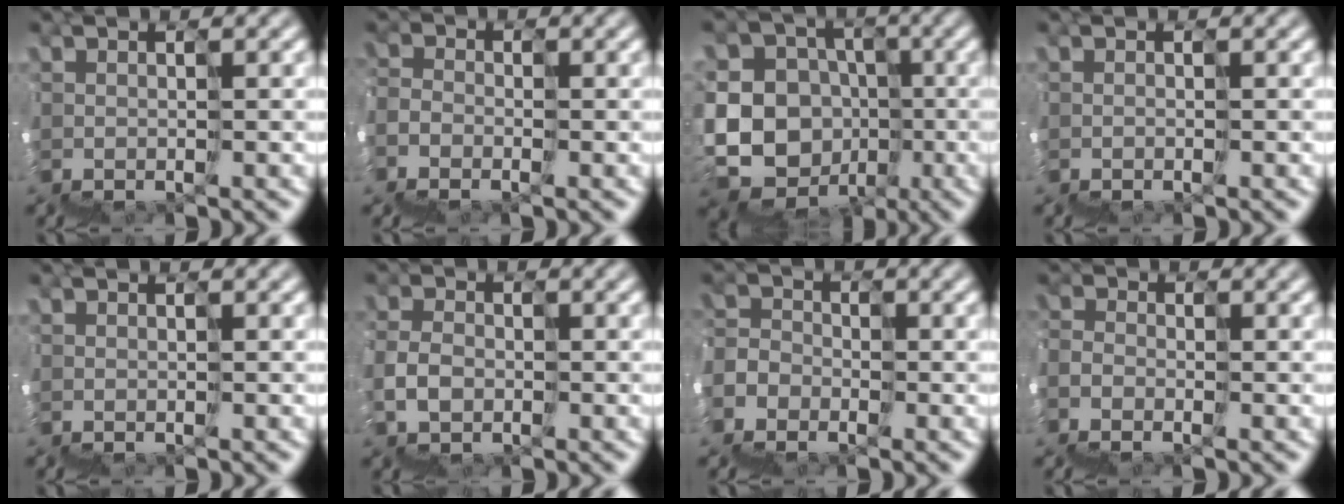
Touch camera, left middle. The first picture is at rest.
{"total": 4.1, "force": [-3.7, 1.5, -0.7], "torque": [0.023, -0.008, -0.060]}
{"total": 10.8, "force": [-3.6, 10.1, 1.1], "torque": [-0.017, 0.002, -0.067]}
{"total": 0.6, "force": [-0.6, 0.0, -0.2], "torque": [0.003, -0.001, -0.015]}
{"total": 0.0}
{"total": 2.1, "force": [-1.3, 0.6, -1.5], "torque": [0.029, 0.009, -0.029]}
{"total": 6.7, "force": [-5.7, 3.2, -1.7], "torque": [0.031, -0.013, -0.091]}
{"total": 3.6, "force": [-3.4, 1.1, -0.4], "torque": [0.015, -0.010, -0.057]}